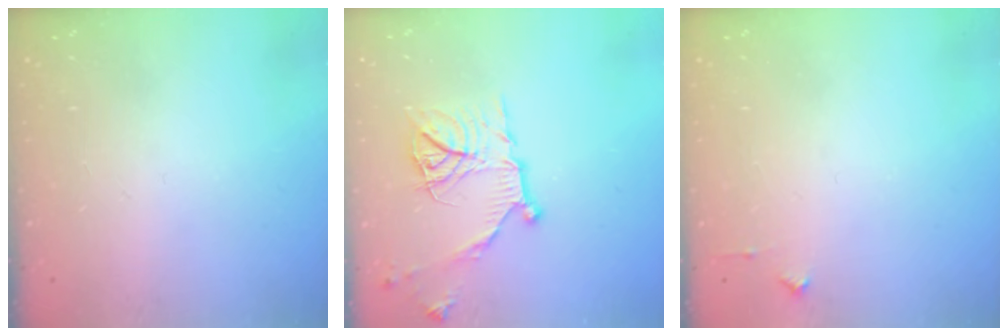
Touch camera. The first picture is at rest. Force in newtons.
{"total": 14.7, "press": 14.7, "slide": 0.2}
{"total": 3.0, "press": 3.0, "slide": 0.4}